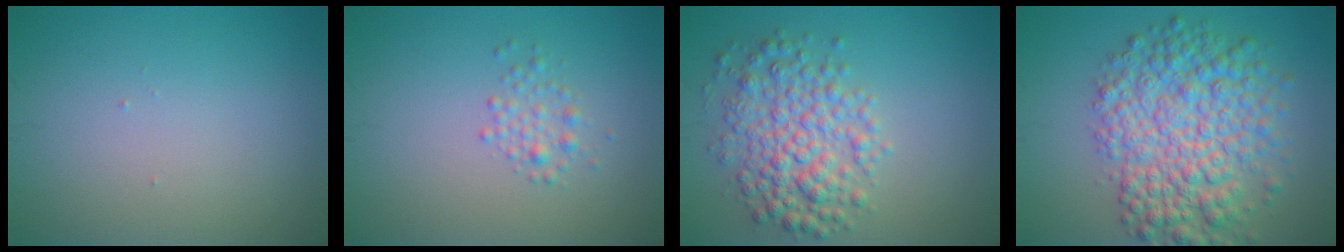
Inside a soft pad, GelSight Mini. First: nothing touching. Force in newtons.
{"total": 2.2, "press": 2.2, "slide": 0.0}
{"total": 5.4, "press": 5.4, "slide": 0.1}
{"total": 8.4, "press": 8.4, "slide": 0.1}